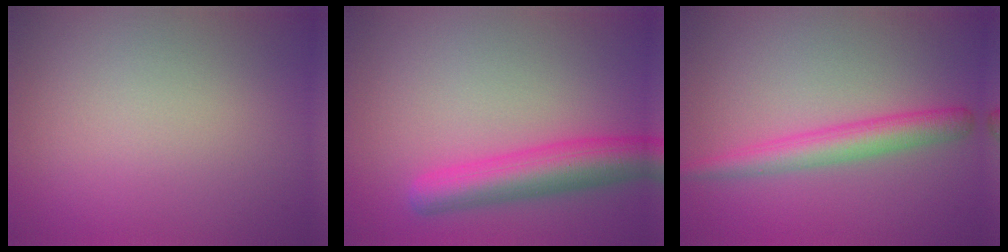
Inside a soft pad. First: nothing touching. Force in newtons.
{"total": 5.3, "press": 5.3, "slide": 0.3}
{"total": 3.4, "press": 3.4, "slide": 0.0}